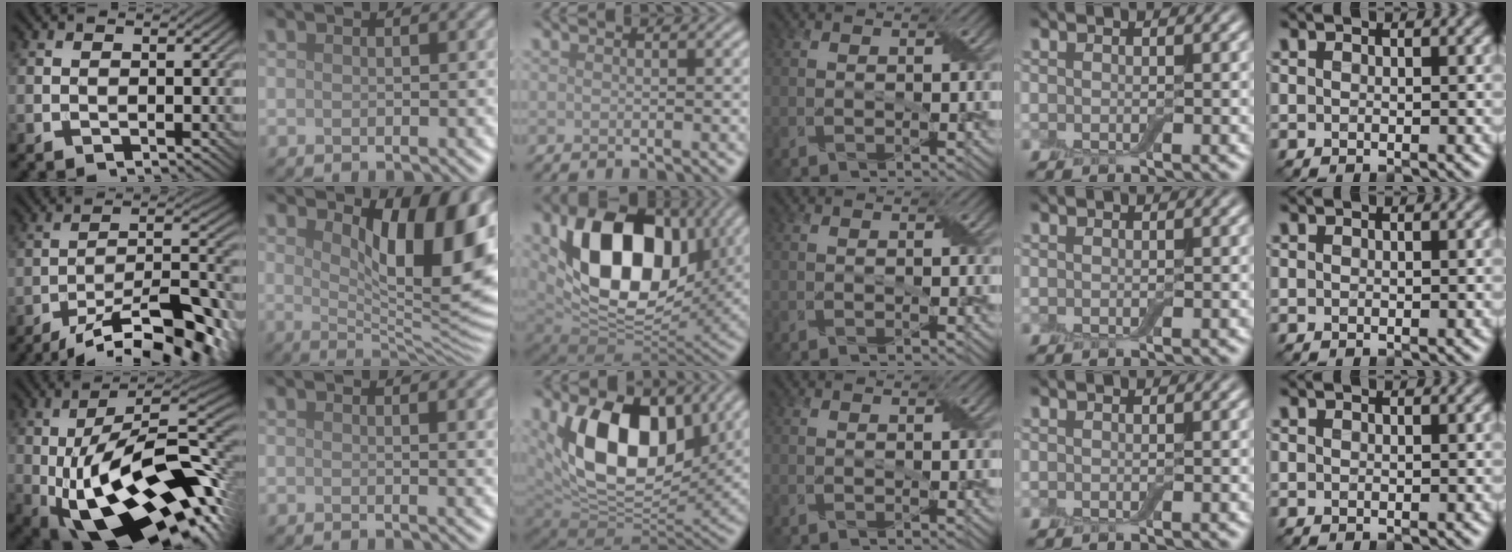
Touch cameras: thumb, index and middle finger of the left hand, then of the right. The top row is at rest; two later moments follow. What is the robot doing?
{"motion": "peel", "object": "aluminum foil"}